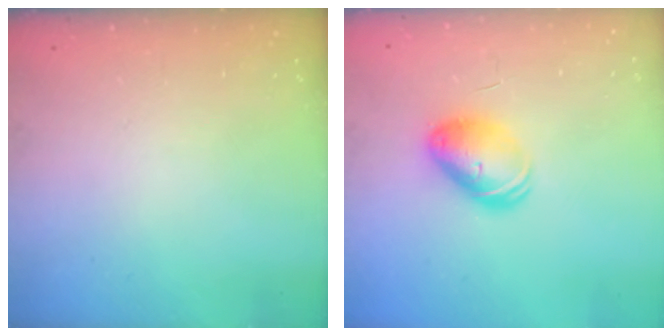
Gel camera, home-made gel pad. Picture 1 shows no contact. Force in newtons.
{"total": 9.2, "press": 9.1, "slide": 1.5}